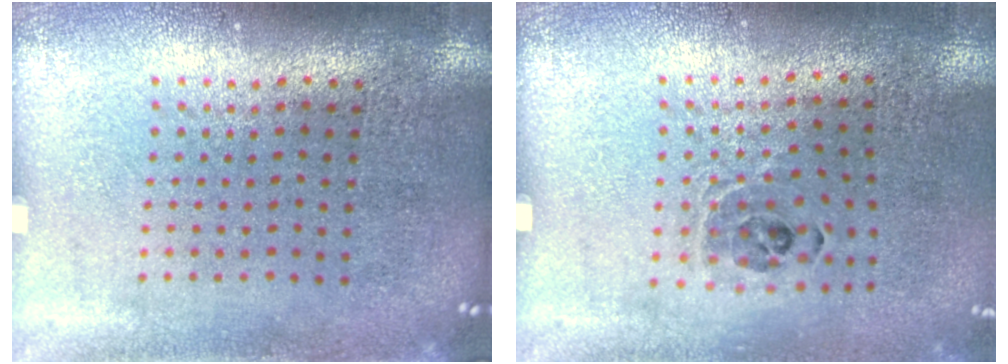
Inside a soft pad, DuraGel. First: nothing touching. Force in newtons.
{"total": 0.9, "press": 0.8, "slide": 0.3}